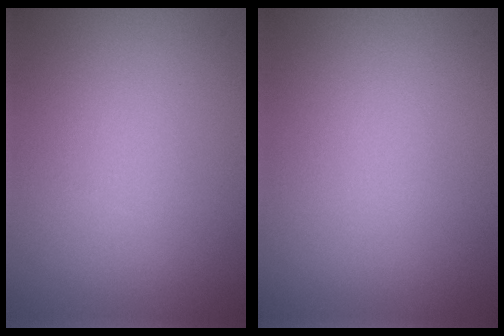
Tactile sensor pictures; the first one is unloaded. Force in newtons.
{"total": 0.0}